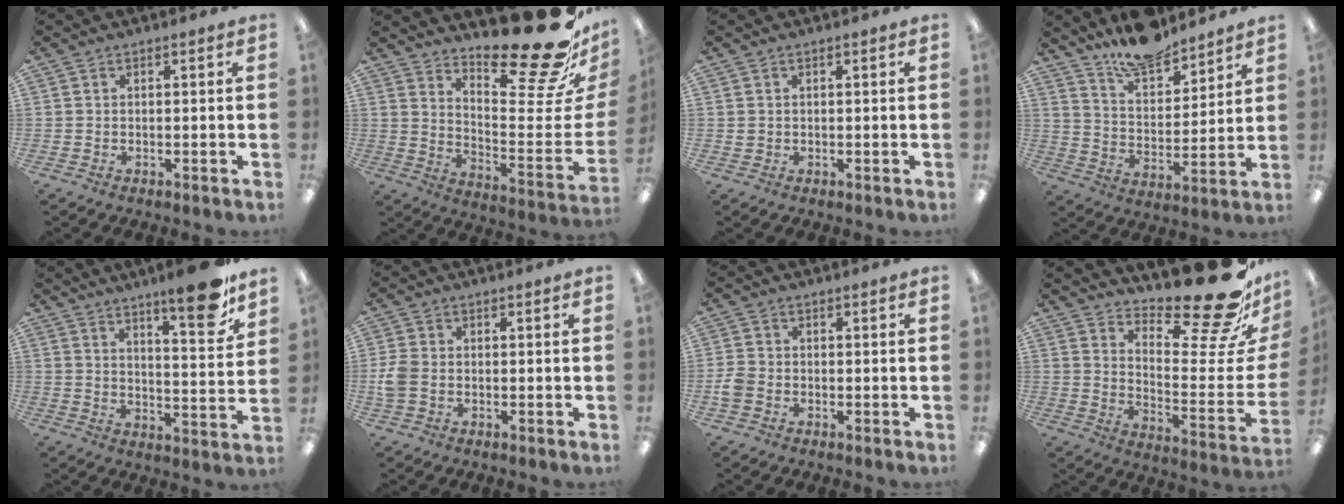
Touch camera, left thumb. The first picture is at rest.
{"total": 24.8, "force": [18.7, 5.9, 15.2], "torque": [-0.168, -0.155, 0.303]}
{"total": 0.9, "force": [0.5, 0.8, 0.2], "torque": [-0.006, 0.003, 0.009]}
{"total": 12.9, "force": [11.6, 4.1, 3.9], "torque": [-0.067, -0.080, 0.214]}
{"total": 13.6, "force": [10.2, 2.4, 8.7], "torque": [-0.115, -0.072, 0.161]}
{"total": 4.7, "force": [-0.5, 3.5, 3.1], "torque": [-0.067, 0.005, -0.007]}
{"total": 3.2, "force": [-1.0, 2.5, 1.7], "torque": [-0.033, 0.006, -0.019]}
{"total": 23.5, "force": [17.3, 6.1, 14.7], "torque": [-0.164, -0.144, 0.280]}